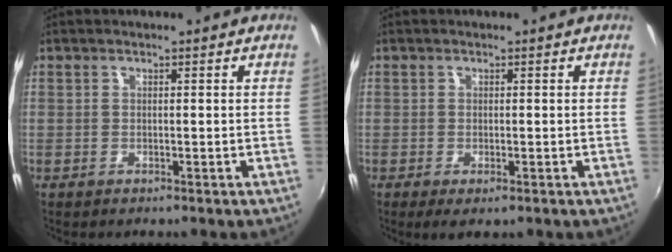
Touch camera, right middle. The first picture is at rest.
{"total": 2.2, "force": [-0.9, 0.8, 1.8], "torque": [-0.036, -0.010, -0.012]}